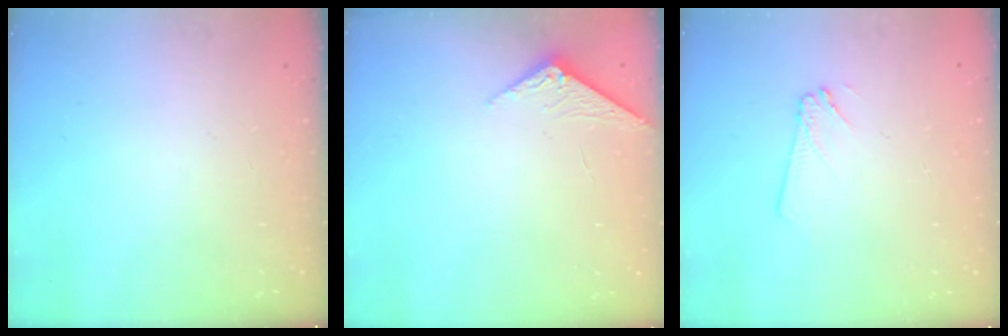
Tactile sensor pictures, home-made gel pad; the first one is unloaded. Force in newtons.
{"total": 2.4, "press": 2.4, "slide": 0.3}
{"total": 3.0, "press": 3.0, "slide": 0.4}